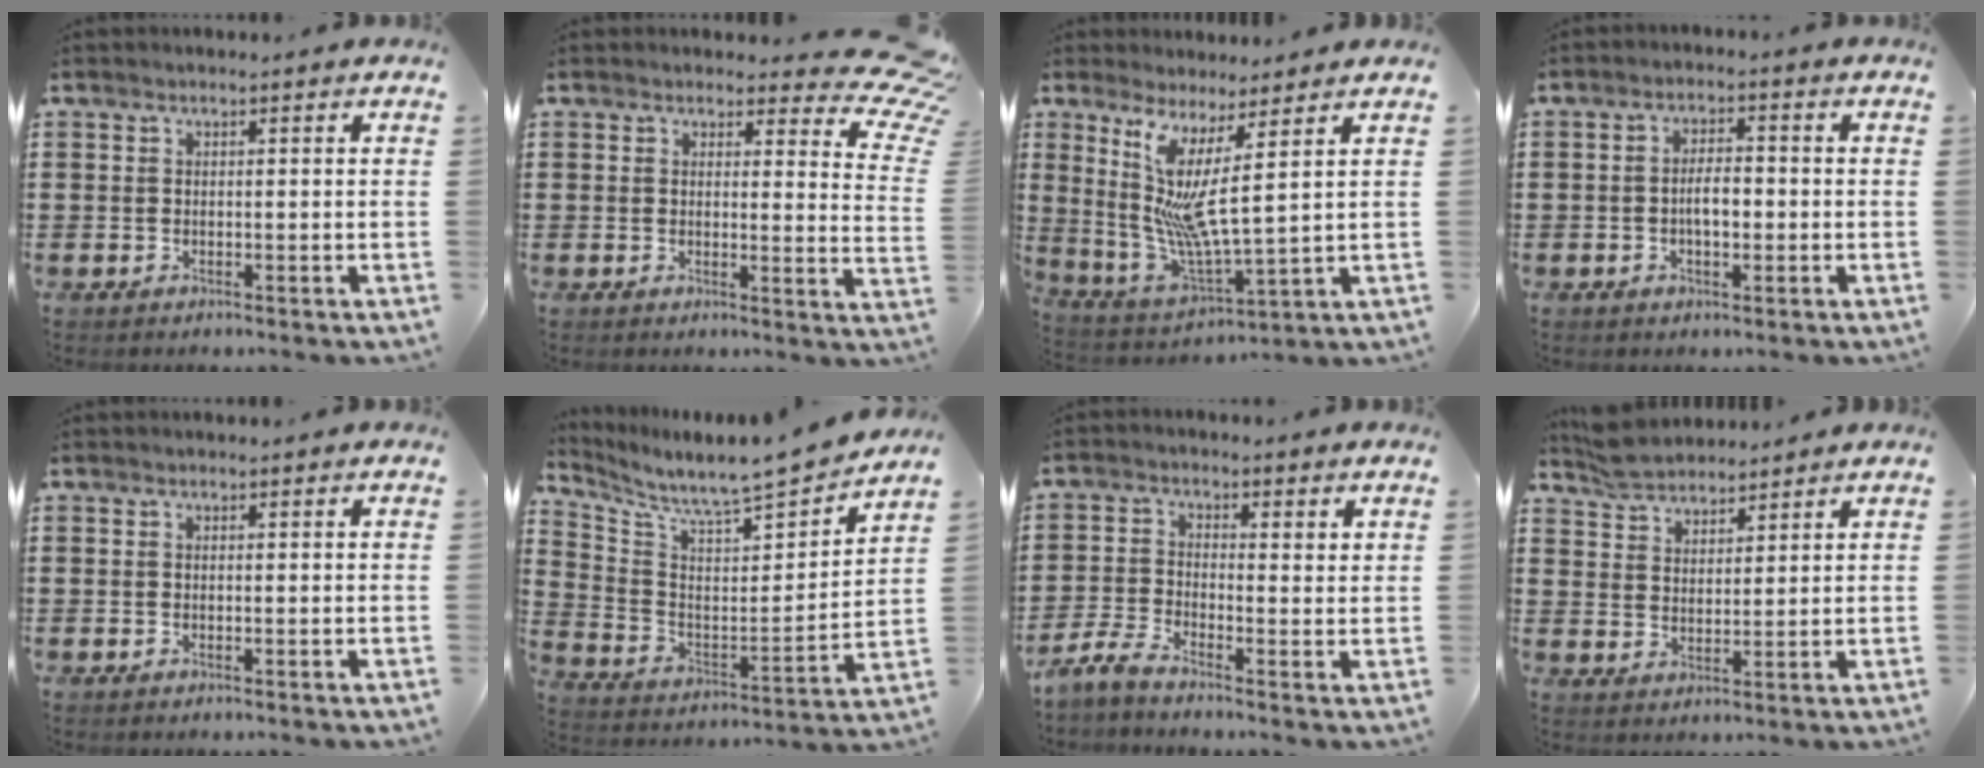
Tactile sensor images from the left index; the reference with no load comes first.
{"total": 4.9, "force": [3.8, 1.7, 2.6], "torque": [-0.037, -0.023, 0.061]}
{"total": 8.1, "force": [4.0, 0.2, 7.0], "torque": [-0.161, -0.057, 0.065]}
{"total": 3.9, "force": [-0.6, 1.5, 3.5], "torque": [-0.063, 0.006, -0.012]}
{"total": 0.0}
{"total": 6.7, "force": [6.6, 0.0, 1.4], "torque": [-0.066, -0.064, 0.104]}
{"total": 3.1, "force": [-1.8, 0.7, 2.4], "torque": [-0.059, -0.006, -0.042]}
{"total": 4.6, "force": [4.4, 1.3, 0.4], "torque": [-0.025, -0.007, 0.084]}